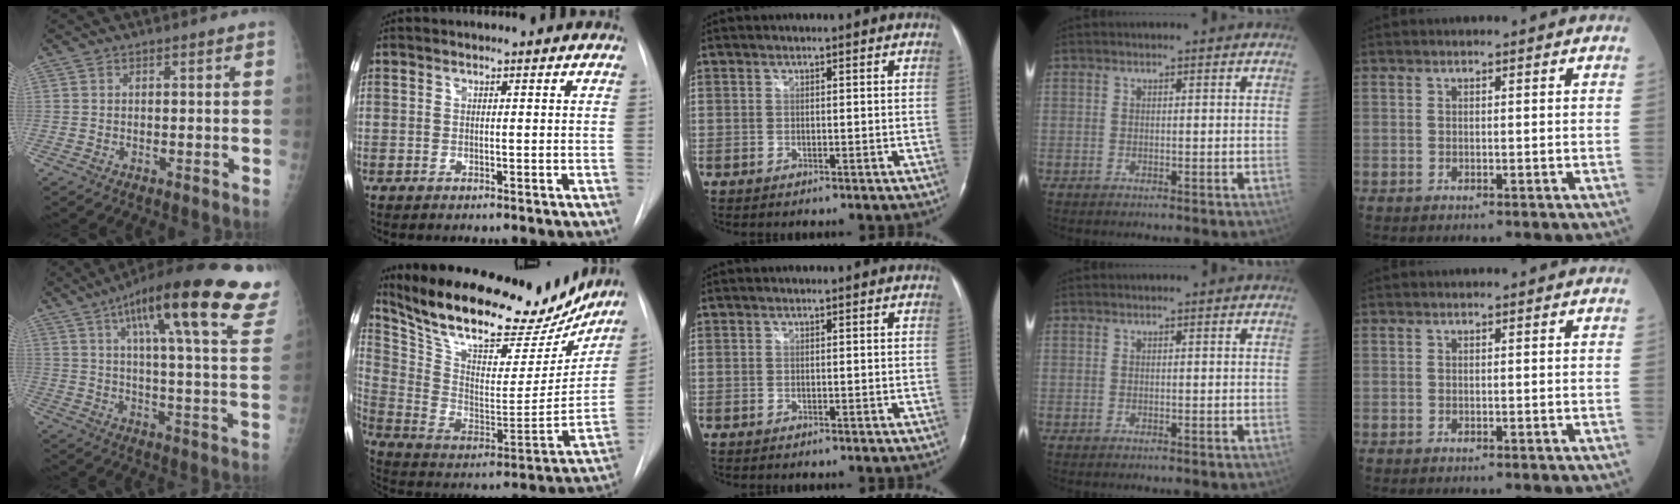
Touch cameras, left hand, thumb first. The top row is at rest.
{"thumb": {"total": 28.2, "force": [16.8, 5.3, 22.0], "torque": [-0.291, -0.038, 0.225]}, "index": {"total": 27.5, "force": [22.9, 8.6, 12.6], "torque": [-0.218, -0.006, 0.340]}}